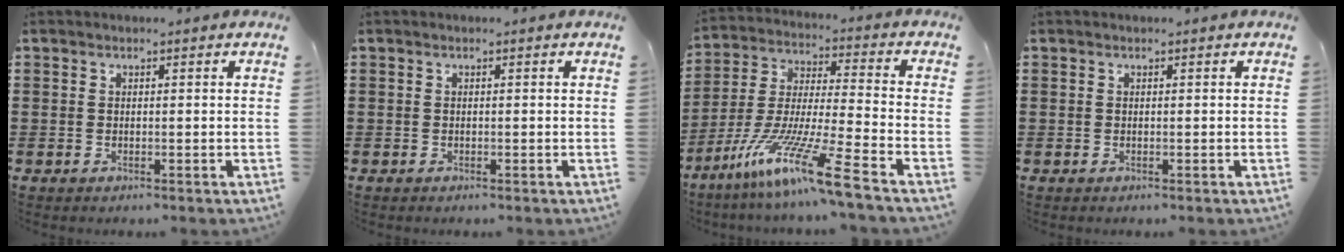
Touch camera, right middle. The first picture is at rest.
{"total": 0.0}
{"total": 13.2, "force": [-9.6, -0.7, 9.1], "torque": [-0.189, -0.008, -0.188]}
{"total": 0.0}